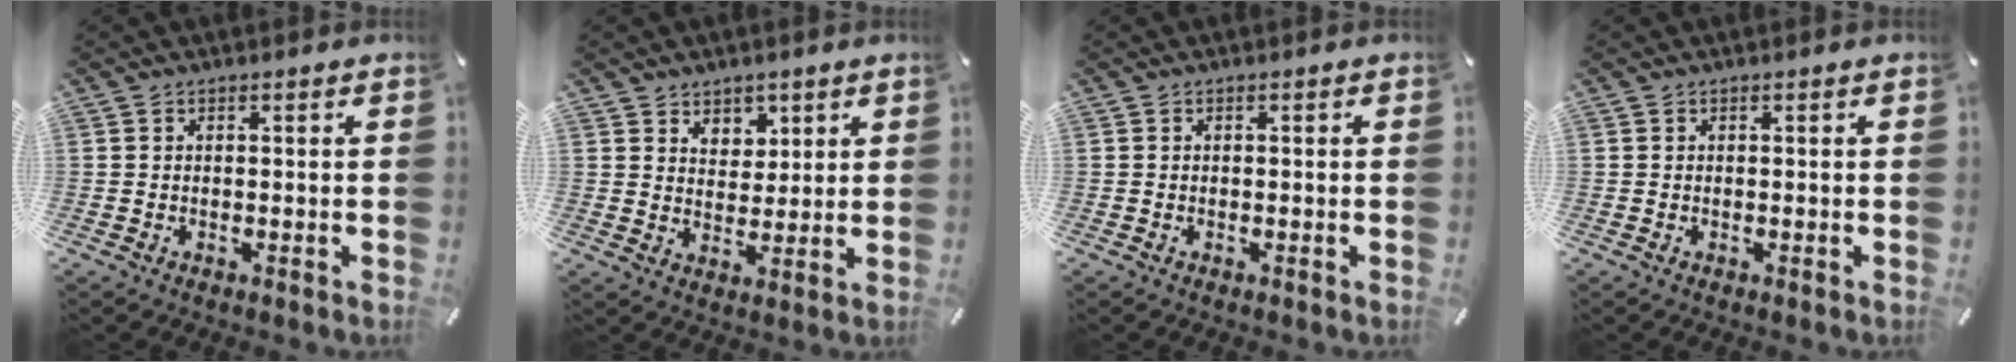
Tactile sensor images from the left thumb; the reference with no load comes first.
{"total": 5.1, "force": [3.2, 3.9, 0.3], "torque": [0.002, -0.014, 0.054]}
{"total": 0.0}
{"total": 0.0}